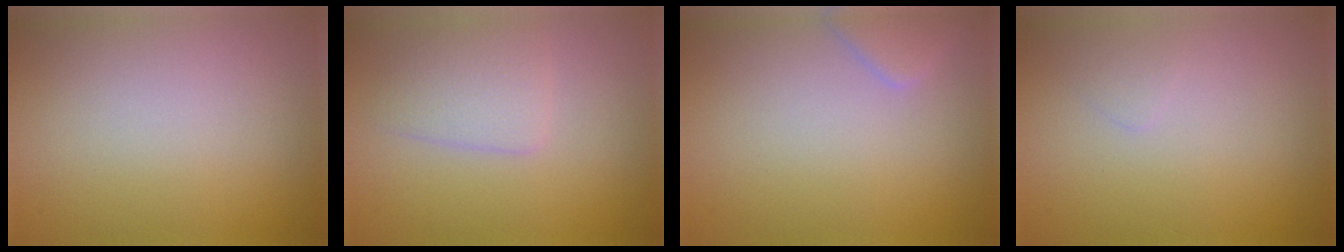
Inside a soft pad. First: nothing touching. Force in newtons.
{"total": 2.5, "press": 2.5, "slide": 0.0}
{"total": 2.0, "press": 2.0, "slide": 0.2}
{"total": 0.6, "press": 0.6, "slide": 0.0}